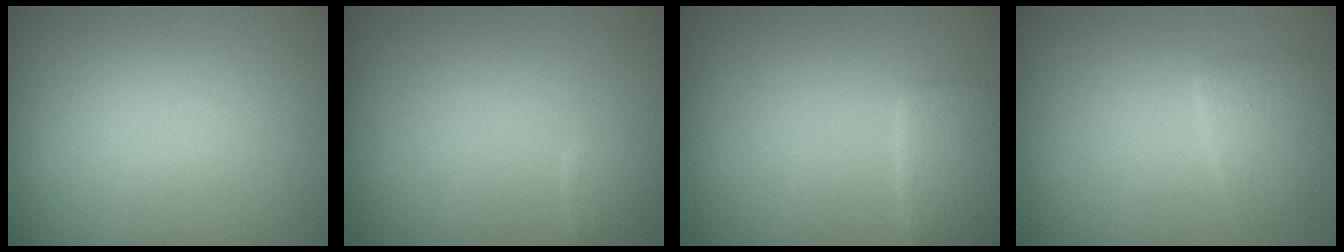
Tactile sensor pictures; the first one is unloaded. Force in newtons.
{"total": 0.9, "press": 0.9, "slide": 0.1}
{"total": 2.9, "press": 2.9, "slide": 0.1}
{"total": 1.8, "press": 1.8, "slide": 0.1}